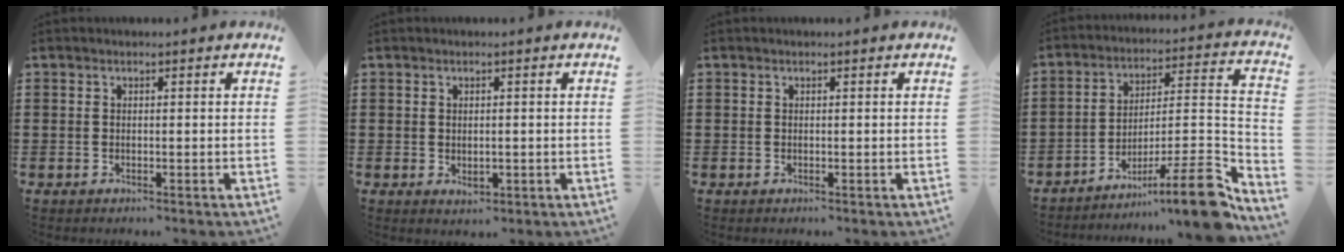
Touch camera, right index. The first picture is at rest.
{"total": 1.2, "force": [-0.1, 0.8, 1.0], "torque": [-0.019, 0.003, -0.003]}
{"total": 0.0}
{"total": 11.9, "force": [-8.4, 1.2, 8.3], "torque": [-0.110, 0.019, -0.156]}